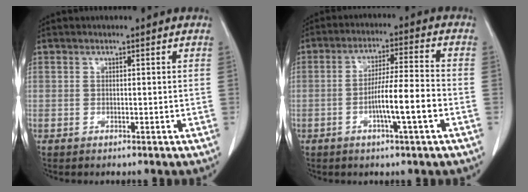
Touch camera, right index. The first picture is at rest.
{"total": 8.3, "force": [-2.7, 0.0, 7.9], "torque": [-0.137, 0.004, -0.049]}